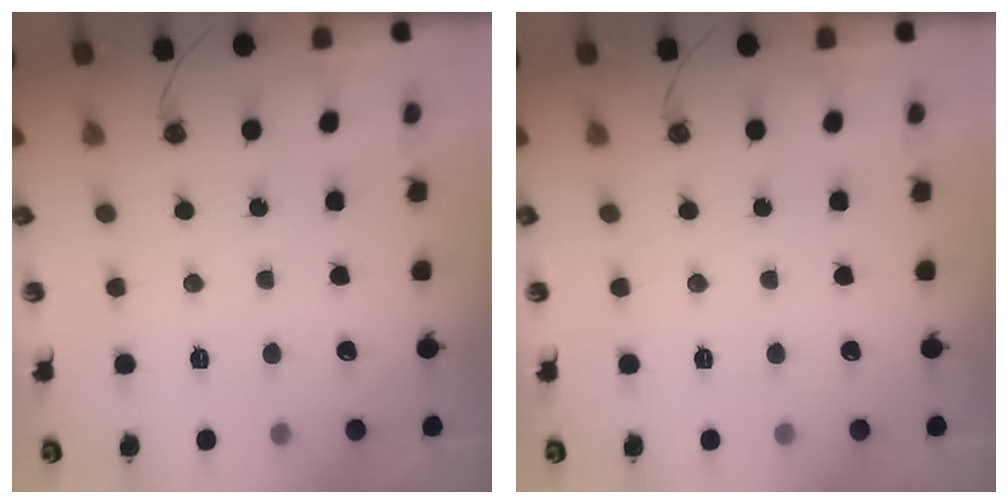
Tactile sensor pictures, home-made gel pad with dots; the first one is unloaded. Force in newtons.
{"total": 0.0}